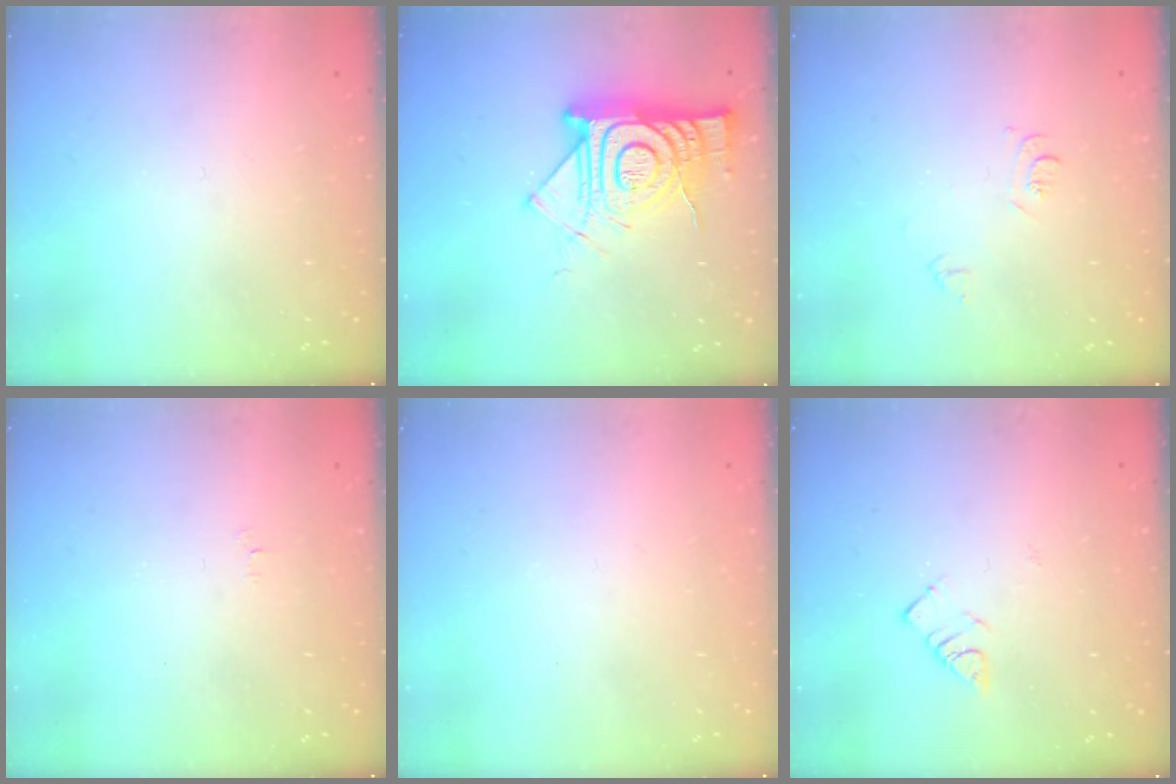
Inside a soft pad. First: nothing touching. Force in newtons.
{"total": 16.8, "press": 16.7, "slide": 1.5}
{"total": 4.9, "press": 4.9, "slide": 0.7}
{"total": 2.5, "press": 2.5, "slide": 0.3}
{"total": 1.7, "press": 1.6, "slide": 0.1}
{"total": 3.6, "press": 3.5, "slide": 0.5}